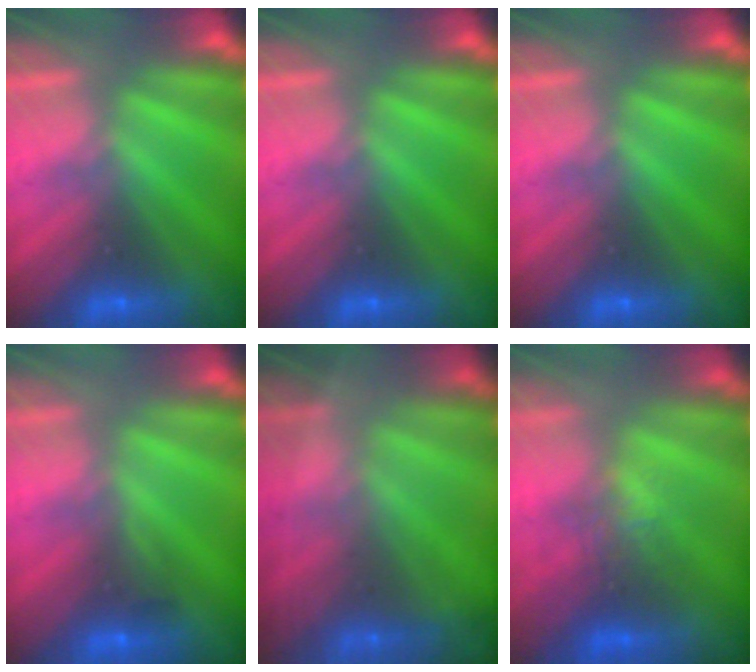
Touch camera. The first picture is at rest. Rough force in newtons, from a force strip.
{"total": 0.0}
{"total": 0.0}
{"total": 2.9}
{"total": 7.6}
{"total": 2.6}